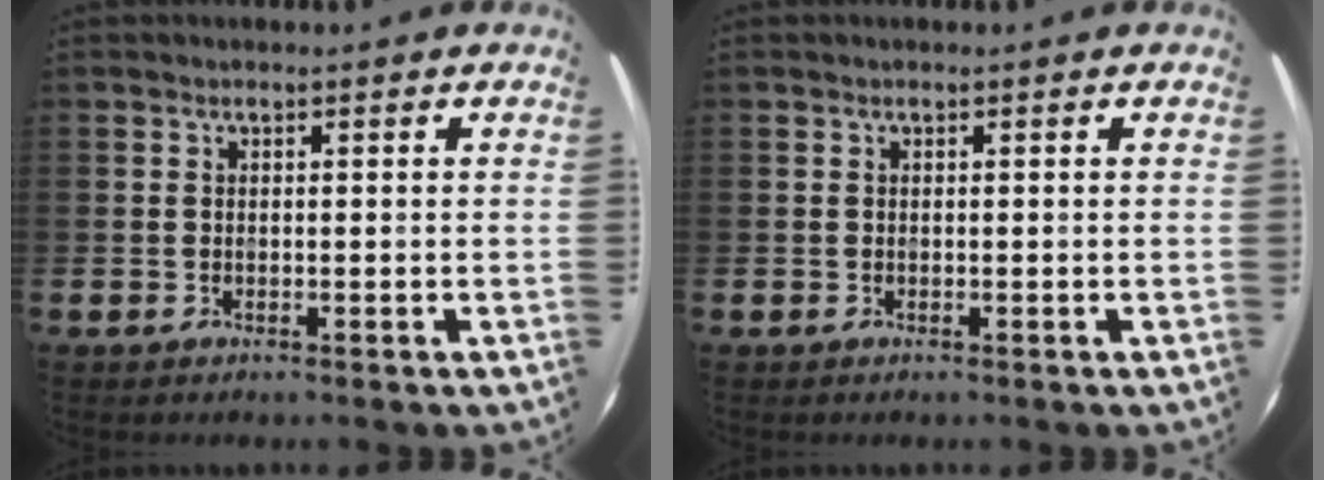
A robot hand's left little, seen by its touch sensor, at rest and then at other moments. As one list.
[{"total": 0.0}]